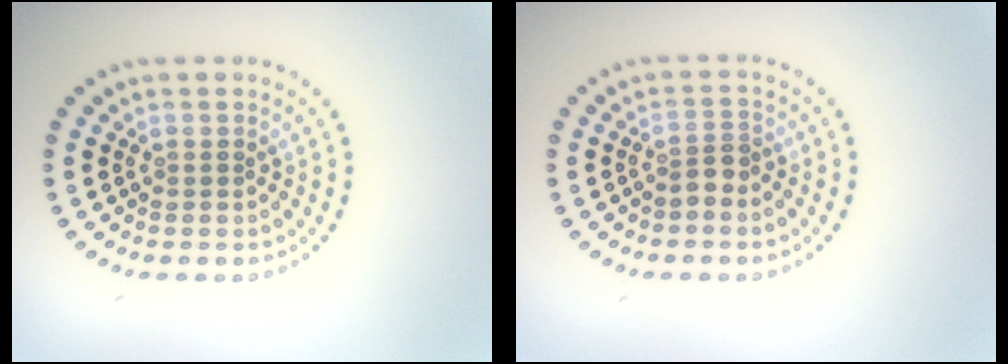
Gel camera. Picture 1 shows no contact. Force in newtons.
{"total": 1.6, "press": 1.2, "slide": 1.1}